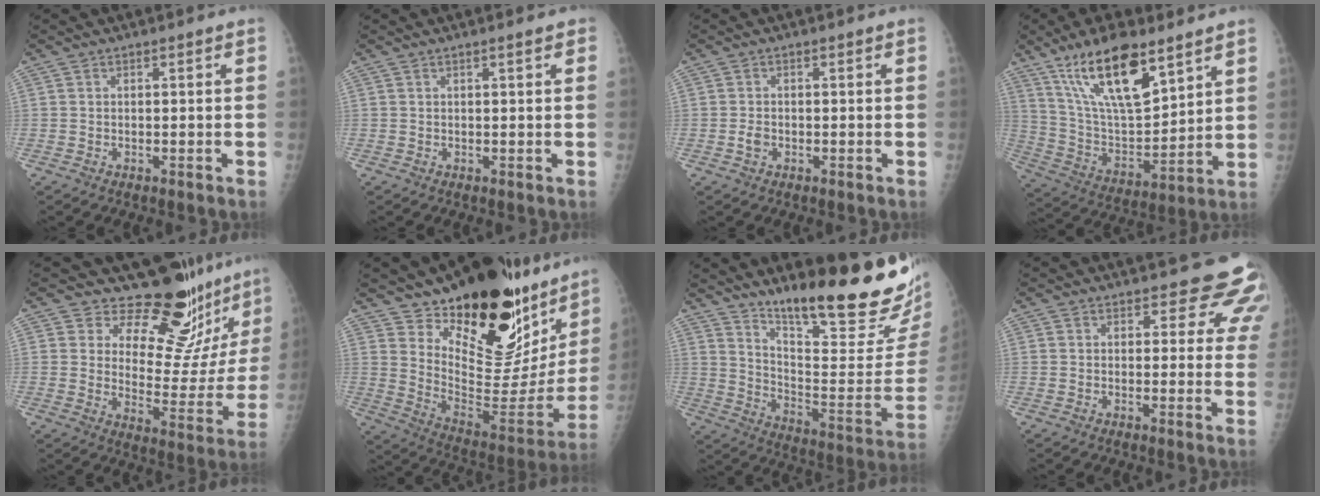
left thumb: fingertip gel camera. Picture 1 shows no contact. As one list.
[{"total": 1.4, "force": [0.9, 0.3, 1.0], "torque": [-0.013, -0.001, 0.009]}, {"total": 1.7, "force": [-0.4, 1.3, 1.0], "torque": [-0.011, 0.003, -0.008]}, {"total": 19.3, "force": [12.1, 7.2, 13.2], "torque": [-0.206, -0.058, 0.231]}, {"total": 19.9, "force": [17.5, 6.3, 7.1], "torque": [-0.040, -0.150, 0.220]}, {"total": 29.4, "force": [21.7, 11.6, 16.1], "torque": [-0.209, -0.134, 0.313]}, {"total": 24.9, "force": [19.1, 3.3, 15.6], "torque": [-0.212, -0.139, 0.286]}, {"total": 7.8, "force": [6.4, 3.9, 2.0], "torque": [0.026, -0.030, 0.048]}]